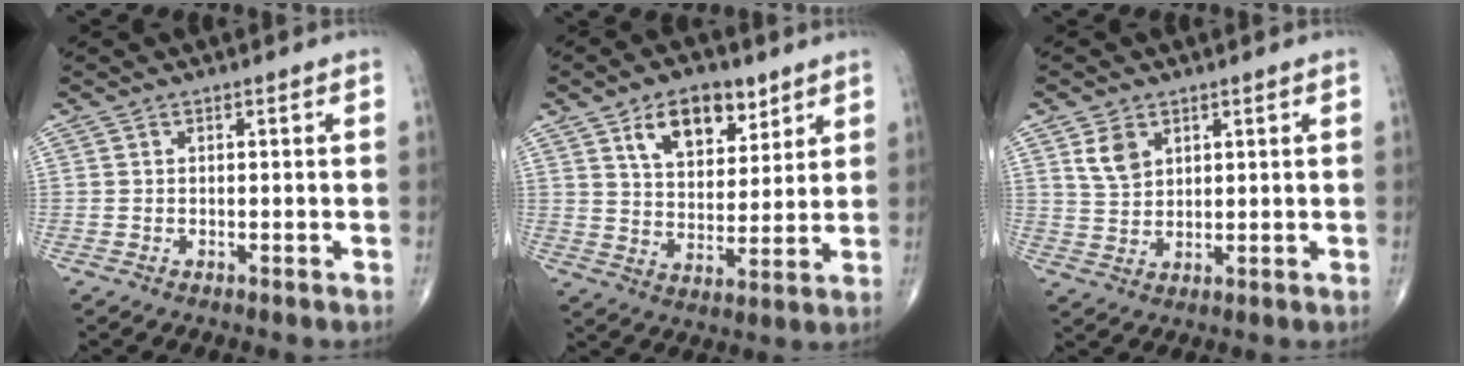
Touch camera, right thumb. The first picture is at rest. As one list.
[{"total": 12.1, "force": [6.6, 6.8, 7.4], "torque": [-0.087, -0.036, 0.115]}, {"total": 4.9, "force": [2.4, 3.3, 2.7], "torque": [-0.039, -0.012, 0.053]}]